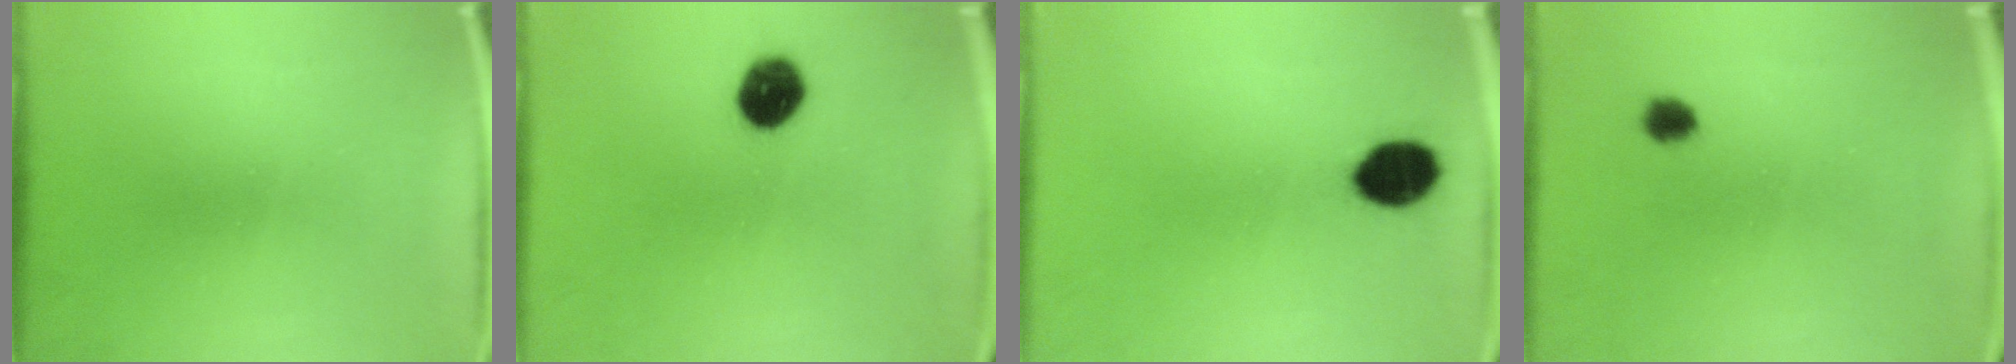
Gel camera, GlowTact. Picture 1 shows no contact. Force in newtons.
{"total": 7.7}
{"total": 8.4}
{"total": 2.1}